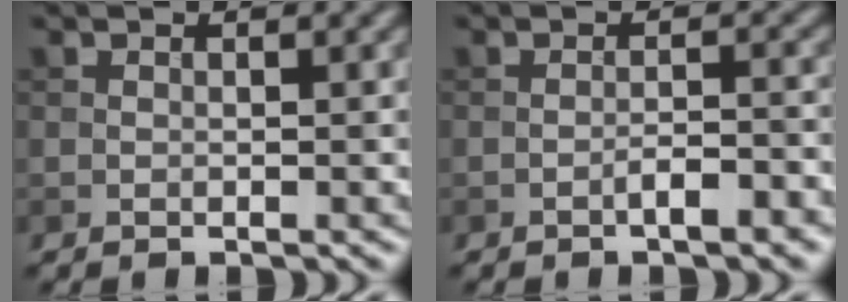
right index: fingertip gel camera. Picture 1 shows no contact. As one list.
[{"total": 2.6, "force": [-1.4, 0.5, 2.2], "torque": [-0.035, 0.008, -0.024]}]